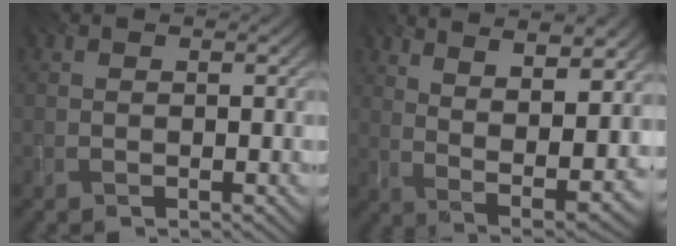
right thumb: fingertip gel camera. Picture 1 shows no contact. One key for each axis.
{"total": 14.1, "fx": 7.0, "fy": 4.8, "fz": 11.3, "tx": -0.188, "ty": 0.020, "tz": 0.108}